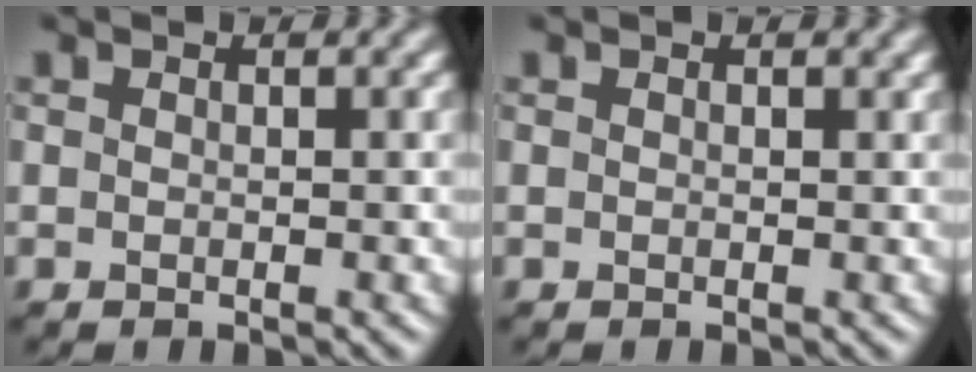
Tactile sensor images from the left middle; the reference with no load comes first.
{"total": 0.0}